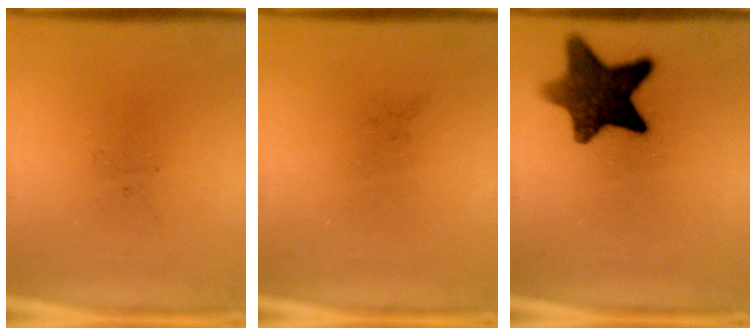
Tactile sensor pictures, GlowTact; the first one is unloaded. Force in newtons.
{"total": 0.0}
{"total": 11.5}